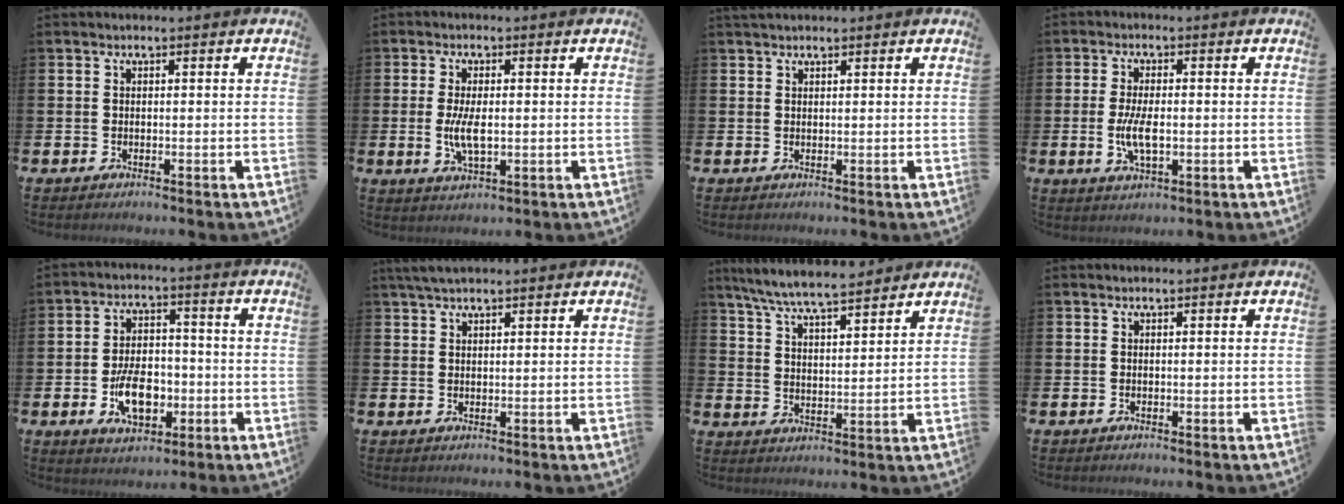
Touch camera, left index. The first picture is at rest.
{"total": 5.0, "force": [-0.1, 2.1, 4.5], "torque": [-0.091, 0.001, -0.004]}
{"total": 1.4, "force": [1.3, 0.4, 0.3], "torque": [0.001, 0.001, 0.022]}
{"total": 5.3, "force": [-0.5, 2.2, 4.8], "torque": [-0.092, 0.002, -0.010]}
{"total": 7.2, "force": [-2.1, 4.3, 5.3], "torque": [-0.089, 0.011, -0.038]}
{"total": 2.8, "force": [2.3, 0.7, 1.4], "torque": [-0.031, 0.003, 0.042]}
{"total": 7.2, "force": [6.8, 0.5, 2.2], "torque": [-0.072, -0.032, 0.124]}
{"total": 0.0}